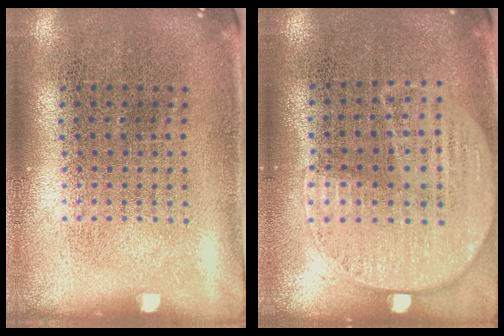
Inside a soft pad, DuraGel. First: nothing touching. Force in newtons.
{"total": 1.2, "press": 1.0, "slide": 0.7}